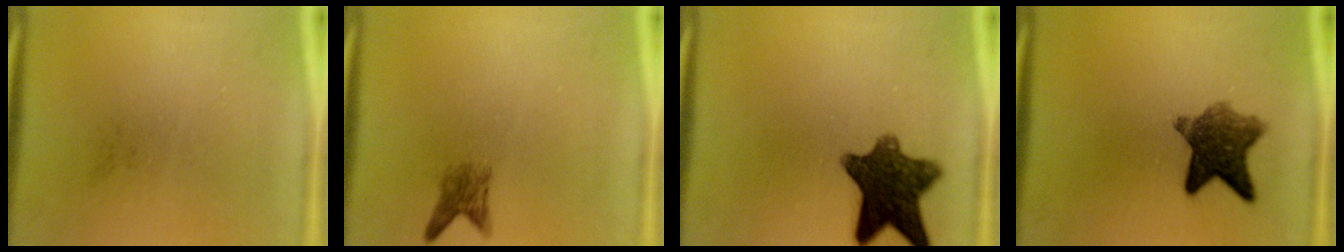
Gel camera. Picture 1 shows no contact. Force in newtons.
{"total": 2.3}
{"total": 11.0}
{"total": 8.1}